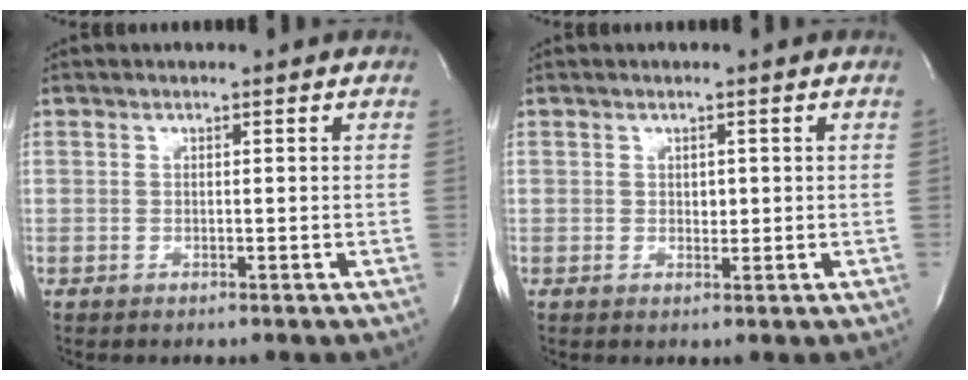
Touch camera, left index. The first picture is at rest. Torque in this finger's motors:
{"motor_torque": [0.02, 0.01, 0.00, 0.00]}